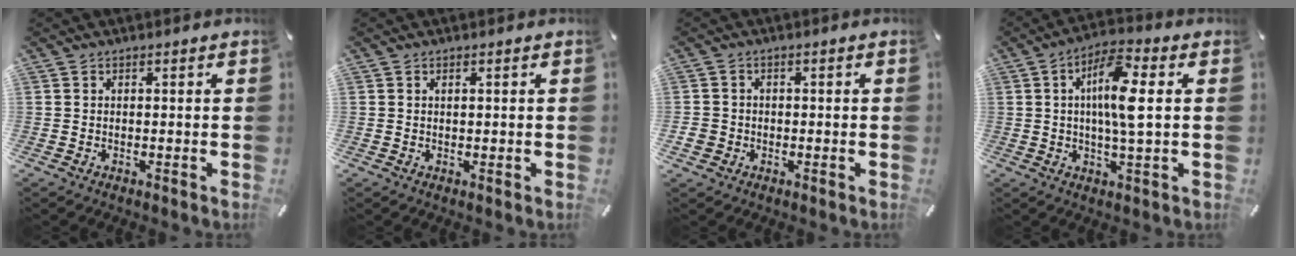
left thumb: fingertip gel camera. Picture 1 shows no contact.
{"total": 0.7, "force": [0.3, 0.2, 0.7], "torque": [-0.012, 0.001, 0.004]}
{"total": 3.2, "force": [-1.0, 2.9, 0.8], "torque": [-0.011, 0.005, -0.019]}
{"total": 10.9, "force": [1.7, 2.8, 10.4], "torque": [-0.206, 0.004, 0.023]}